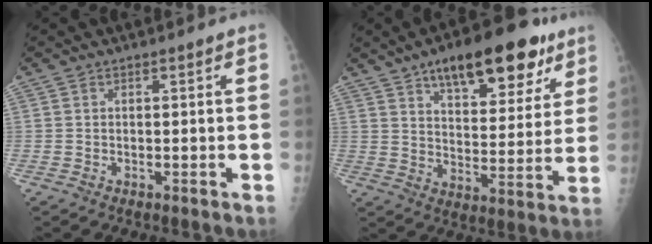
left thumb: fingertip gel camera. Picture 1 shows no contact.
{"total": 20.0, "force": [11.9, 8.6, 13.6], "torque": [-0.150, -0.035, 0.178]}